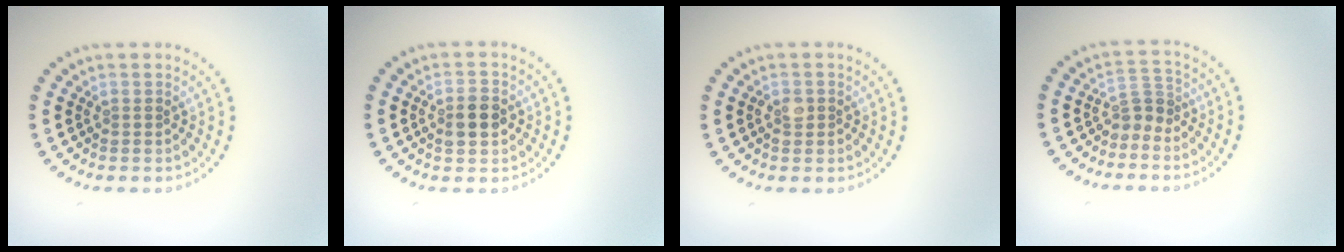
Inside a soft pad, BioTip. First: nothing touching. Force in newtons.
{"total": 3.0, "press": 3.0, "slide": 0.1}
{"total": 1.4, "press": 1.4, "slide": 0.4}
{"total": 2.0, "press": 1.5, "slide": 1.3}